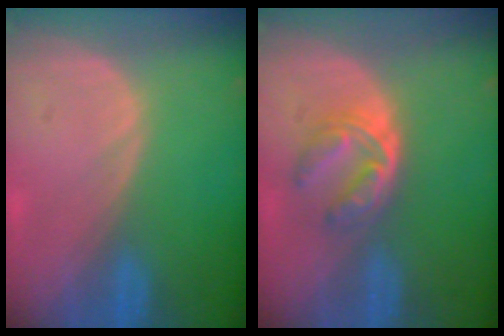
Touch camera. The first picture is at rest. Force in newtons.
{"total": 6.2, "press": 5.1, "slide": 3.6}